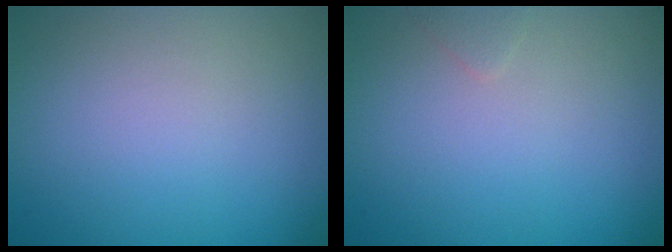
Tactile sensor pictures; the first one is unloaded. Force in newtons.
{"total": 0.6, "press": 0.6, "slide": 0.0}